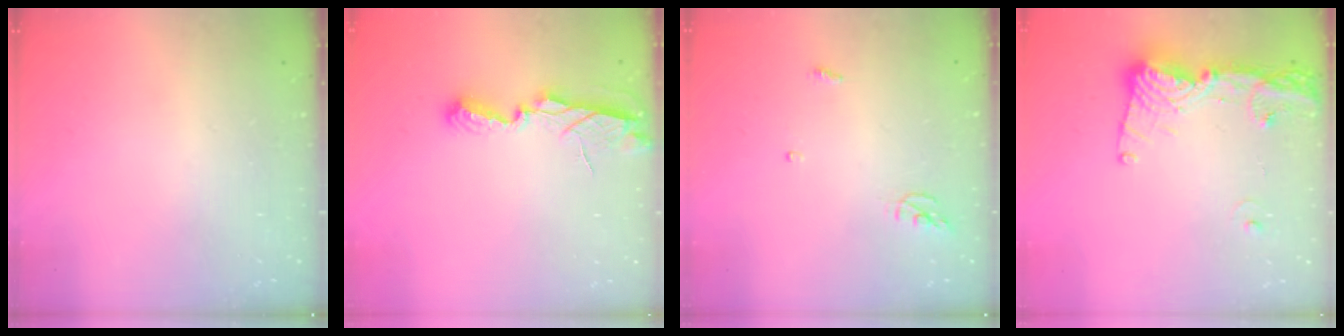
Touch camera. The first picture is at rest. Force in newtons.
{"total": 6.6, "press": 6.6, "slide": 0.2}
{"total": 3.8, "press": 3.8, "slide": 0.3}
{"total": 15.2, "press": 15.1, "slide": 1.5}